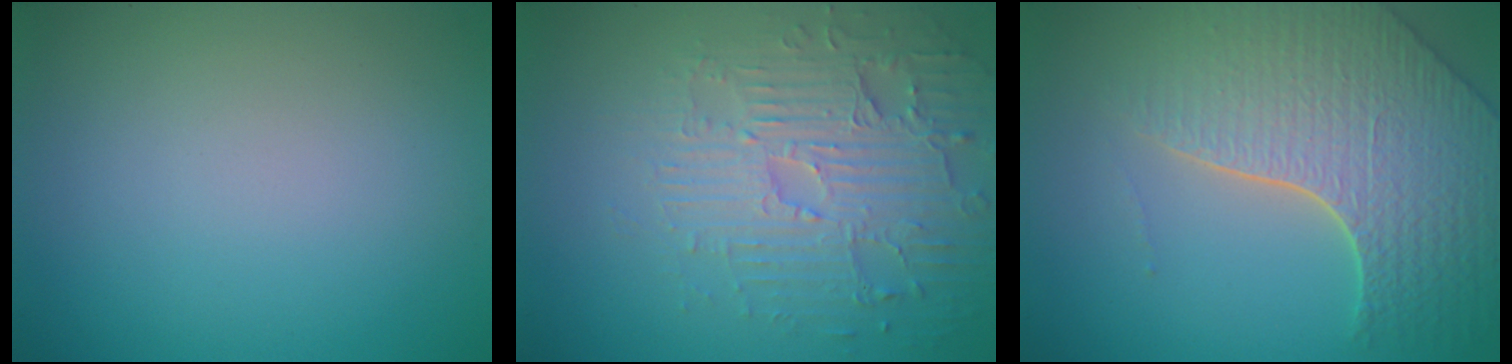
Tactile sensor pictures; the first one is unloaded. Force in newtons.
{"total": 4.7, "press": 4.3, "slide": 1.9}
{"total": 7.0, "press": 5.6, "slide": 4.2}